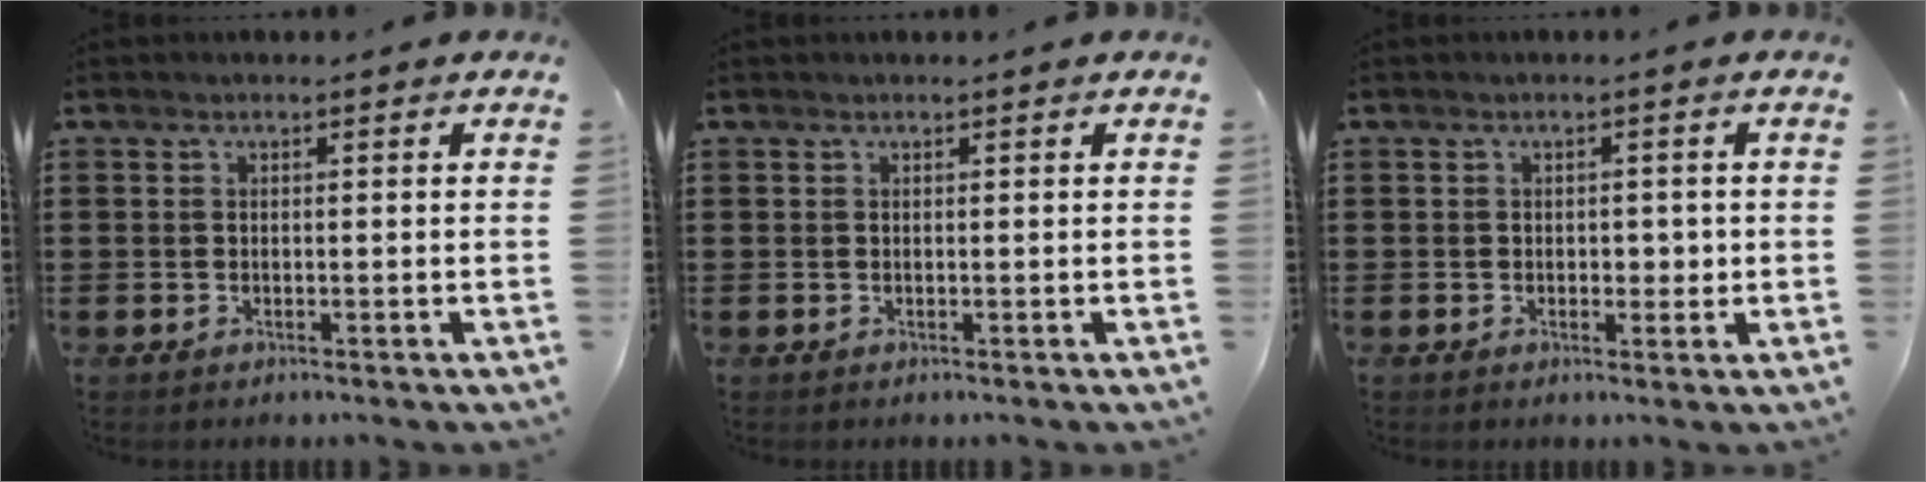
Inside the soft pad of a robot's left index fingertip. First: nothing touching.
{"total": 0.0}
{"total": 2.0, "force": [0.1, 1.3, 1.5], "torque": [-0.021, 0.003, -0.002]}